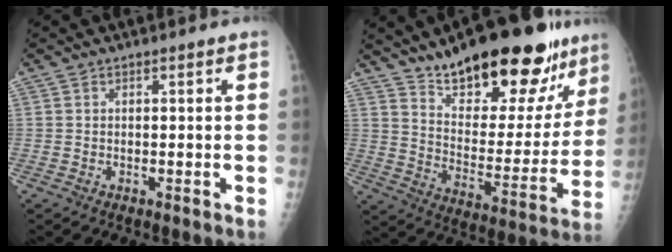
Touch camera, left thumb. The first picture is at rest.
{"total": 26.9, "force": [19.0, 10.0, 16.4], "torque": [-0.197, -0.088, 0.290]}